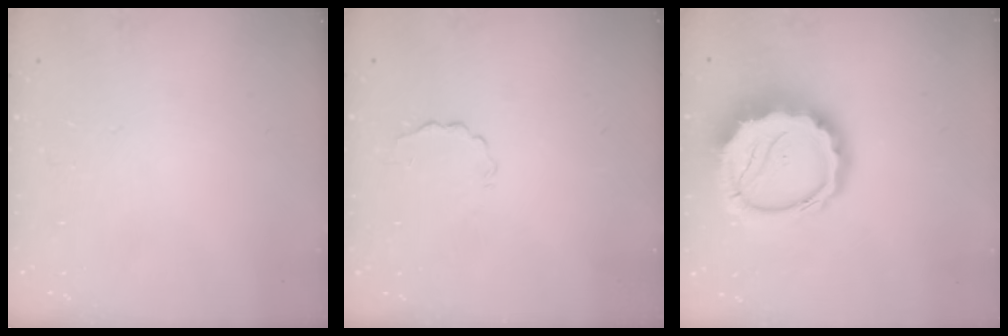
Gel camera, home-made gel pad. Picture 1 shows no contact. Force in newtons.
{"total": 2.0, "press": 1.9, "slide": 0.7}
{"total": 15.0, "press": 14.6, "slide": 3.3}